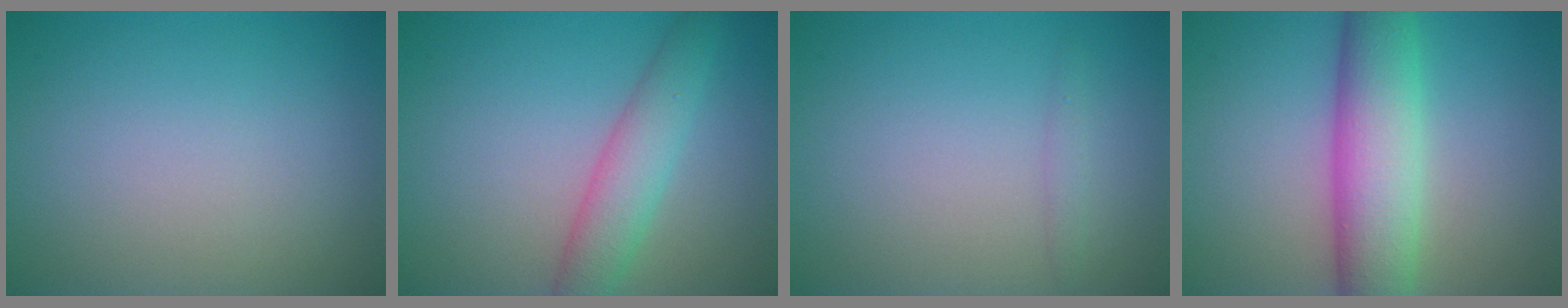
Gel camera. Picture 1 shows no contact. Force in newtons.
{"total": 4.2, "press": 4.2, "slide": 0.2}
{"total": 0.8, "press": 0.8, "slide": 0.0}
{"total": 7.6, "press": 7.6, "slide": 0.2}